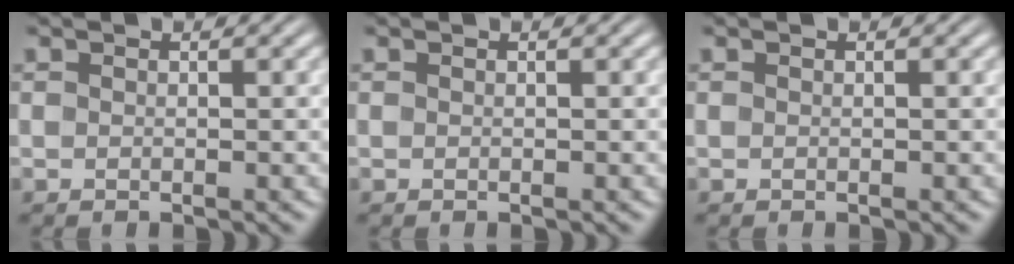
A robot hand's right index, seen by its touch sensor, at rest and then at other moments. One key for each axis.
{"total": 0.0}
{"total": 0.0}